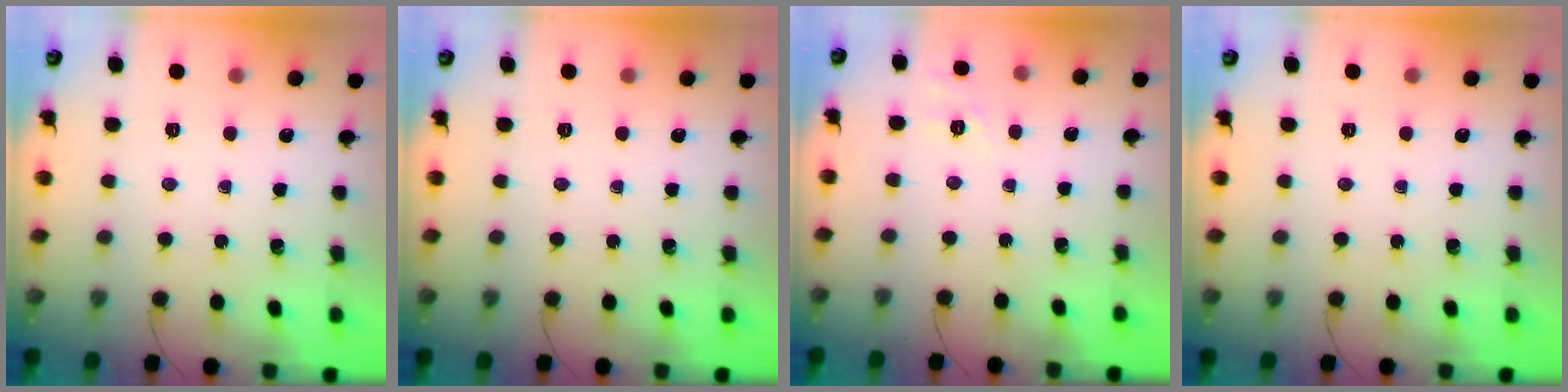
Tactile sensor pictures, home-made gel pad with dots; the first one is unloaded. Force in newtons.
{"total": 0.0}
{"total": 1.9, "press": 0.3, "slide": 1.9}
{"total": 0.0}